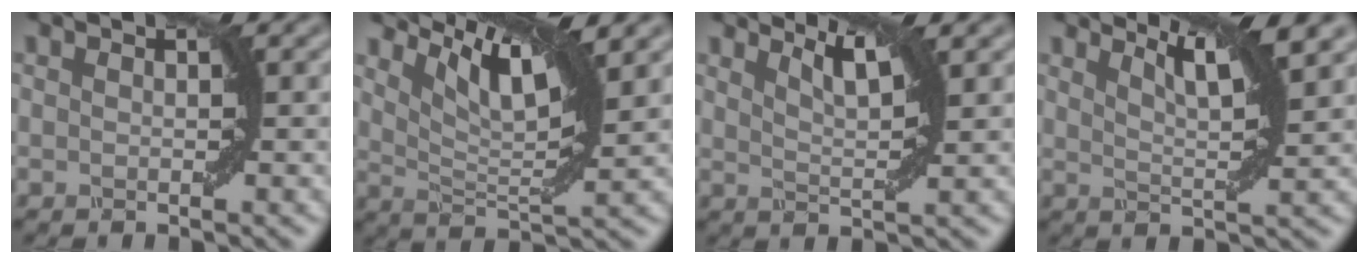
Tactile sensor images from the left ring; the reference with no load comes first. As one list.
[{"total": 7.0, "force": [4.2, 1.8, 5.3], "torque": [-0.099, 0.004, 0.083]}, {"total": 3.1, "force": [2.3, 0.7, 2.0], "torque": [-0.034, 0.004, 0.035]}, {"total": 4.5, "force": [3.1, 0.8, 3.2], "torque": [-0.049, 0.007, 0.052]}]